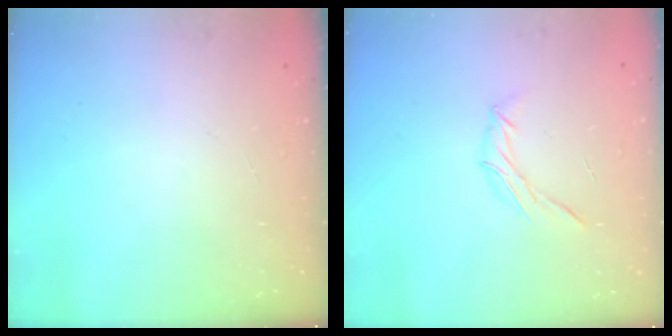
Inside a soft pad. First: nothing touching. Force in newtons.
{"total": 7.2, "press": 7.0, "slide": 1.8}